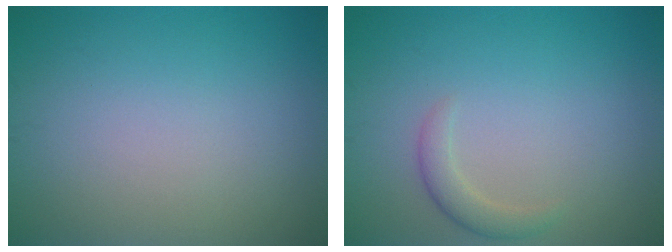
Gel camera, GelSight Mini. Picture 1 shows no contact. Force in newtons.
{"total": 1.7, "press": 1.7, "slide": 0.1}